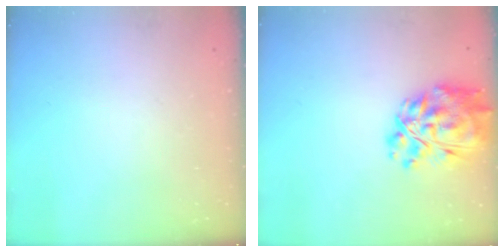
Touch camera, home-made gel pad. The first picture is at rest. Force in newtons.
{"total": 16.8, "press": 16.0, "slide": 5.2}